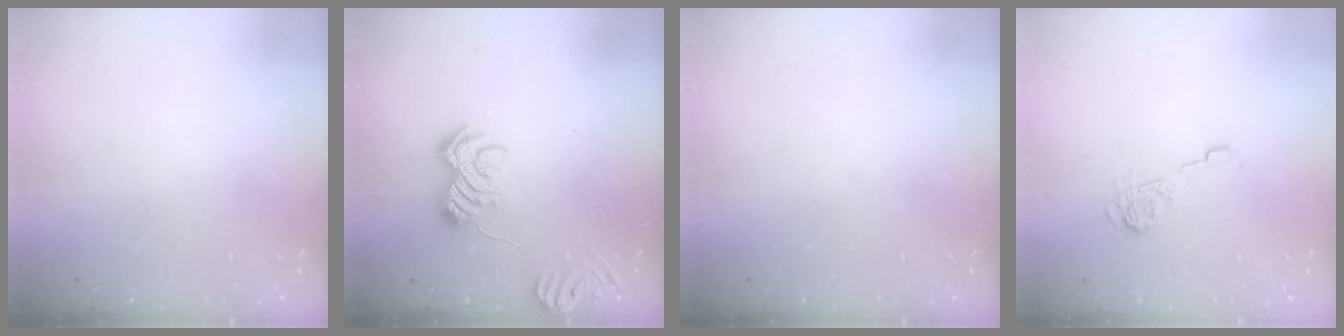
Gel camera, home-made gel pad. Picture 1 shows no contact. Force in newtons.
{"total": 7.5, "press": 7.5, "slide": 0.4}
{"total": 0.0}
{"total": 5.9, "press": 5.8, "slide": 1.0}